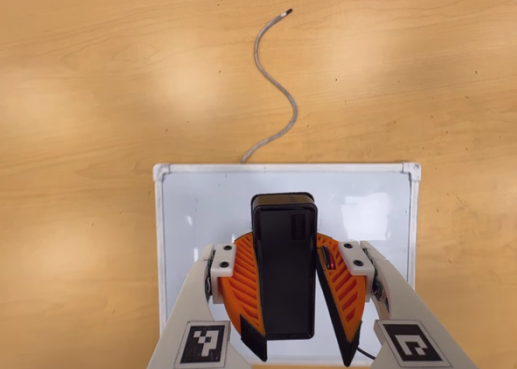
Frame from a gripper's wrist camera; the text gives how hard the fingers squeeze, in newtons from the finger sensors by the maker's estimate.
{"total": 8.7, "left": 8.9, "right": 8.6}